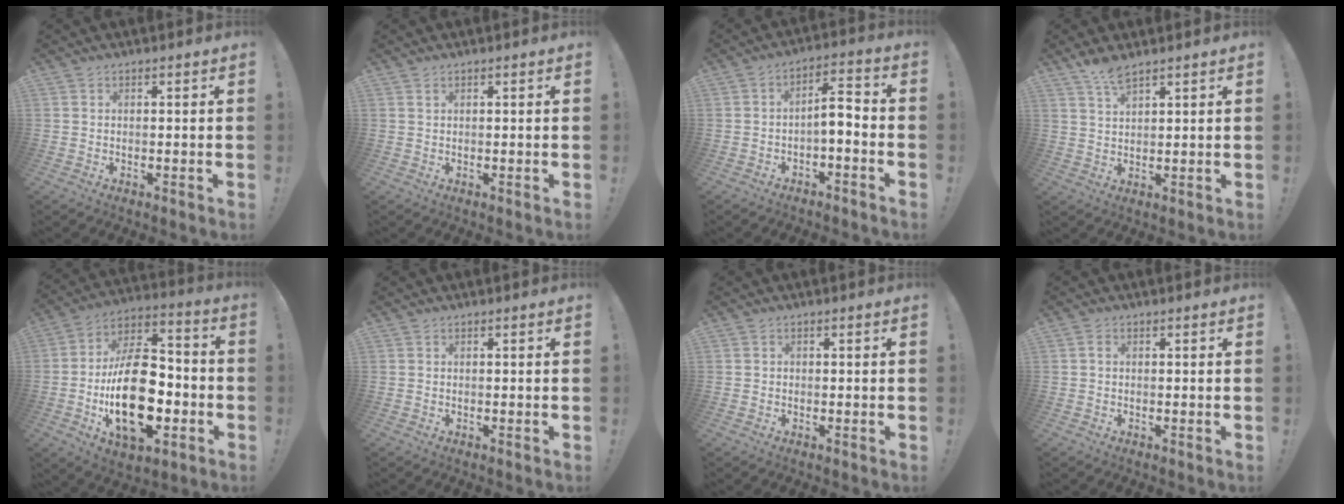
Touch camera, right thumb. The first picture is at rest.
{"total": 0.8, "force": [0.4, -0.3, 0.7], "torque": [-0.010, -0.002, 0.006]}
{"total": 6.5, "force": [-2.3, 2.5, 5.6], "torque": [-0.083, 0.006, -0.043]}
{"total": 4.8, "force": [3.8, 1.2, 2.6], "torque": [-0.049, -0.022, 0.068]}
{"total": 26.0, "force": [-5.6, 14.6, 20.8], "torque": [-0.378, 0.035, -0.086]}
{"total": 0.0}
{"total": 0.8, "force": [-0.2, 0.7, 0.1], "torque": [-0.002, 0.003, -0.004]}
{"total": 1.2, "force": [0.0, 0.9, 0.8], "torque": [-0.024, 0.007, 0.002]}